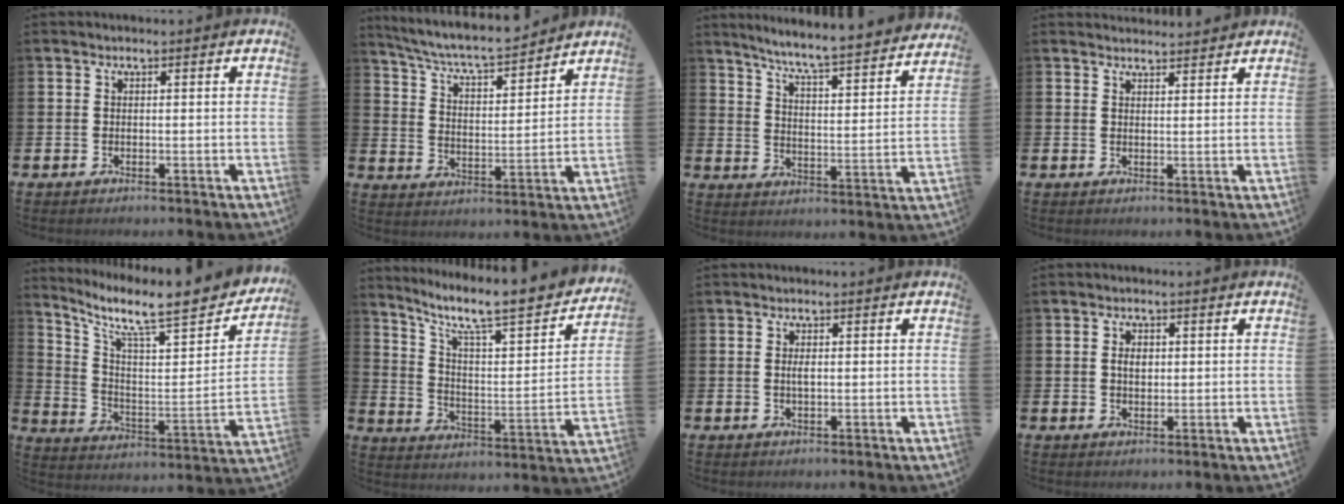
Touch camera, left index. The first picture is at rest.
{"total": 6.9, "force": [6.5, 0.6, 2.1], "torque": [-0.074, -0.047, 0.111]}
{"total": 6.7, "force": [6.3, -0.4, 2.2], "torque": [-0.064, -0.057, 0.102]}
{"total": 2.2, "force": [2.2, 0.3, -0.2], "torque": [0.007, -0.014, 0.039]}
{"total": 9.8, "force": [7.7, 2.6, 5.5], "torque": [-0.112, -0.069, 0.117]}
{"total": 9.3, "force": [7.4, 2.0, 5.2], "torque": [-0.110, -0.061, 0.114]}
{"total": 1.4, "force": [0.2, 0.4, 1.3], "torque": [-0.020, 0.001, 0.001]}
{"total": 2.2, "force": [0.4, 1.5, 1.5], "torque": [-0.010, 0.001, 0.001]}